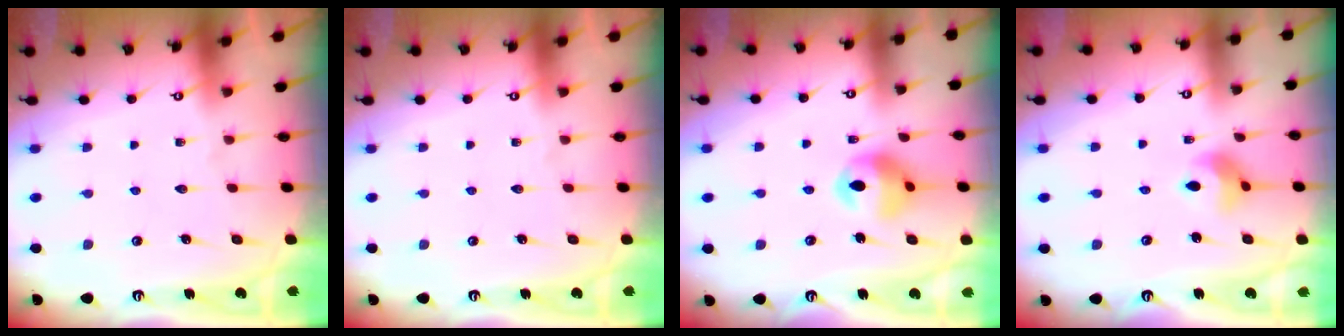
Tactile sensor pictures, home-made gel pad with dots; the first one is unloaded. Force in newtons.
{"total": 0.0}
{"total": 12.5, "press": 11.9, "slide": 3.8}
{"total": 6.3, "press": 6.3, "slide": 0.6}